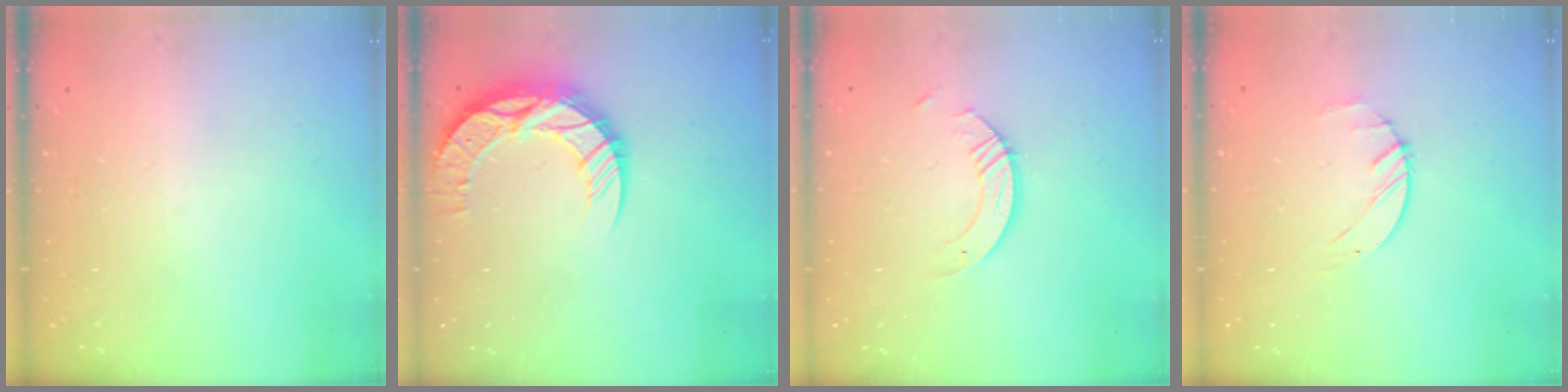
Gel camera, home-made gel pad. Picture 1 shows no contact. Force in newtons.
{"total": 13.3, "press": 13.2, "slide": 1.0}
{"total": 3.4, "press": 3.4, "slide": 0.3}
{"total": 1.4, "press": 1.3, "slide": 0.2}